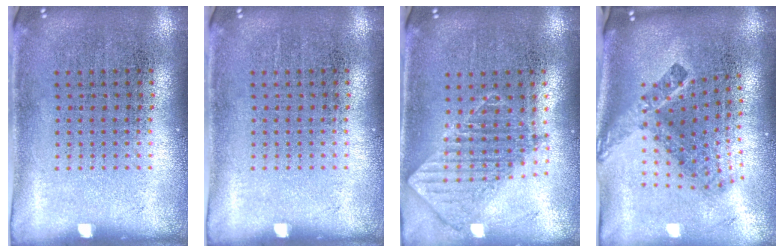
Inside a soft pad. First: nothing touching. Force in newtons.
{"total": 0.0}
{"total": 1.0, "press": 0.9, "slide": 0.3}
{"total": 2.4, "press": 1.5, "slide": 1.9}